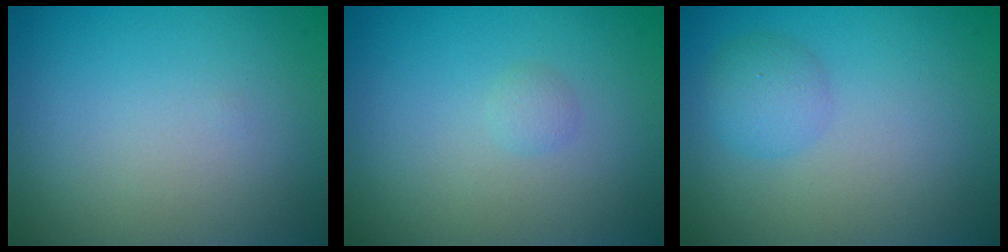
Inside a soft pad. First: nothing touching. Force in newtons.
{"total": 0.7, "press": 0.7, "slide": 0.0}
{"total": 2.1, "press": 2.1, "slide": 0.1}